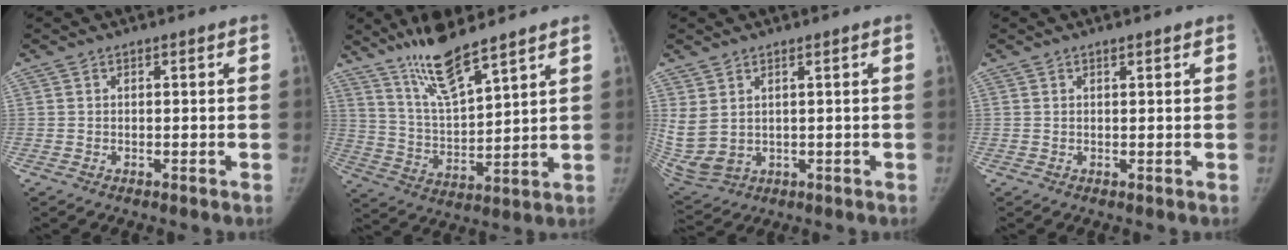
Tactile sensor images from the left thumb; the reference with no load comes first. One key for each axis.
{"total": 12.4, "fx": 9.4, "fy": 2.1, "fz": 7.8, "tx": -0.134, "ty": -0.057, "tz": 0.185}
{"total": 9.0, "fx": 1.9, "fy": 5.9, "fz": 6.5, "tx": -0.147, "ty": -0.011, "tz": 0.059}
{"total": 0.8, "fx": 0.6, "fy": 0.1, "fz": 0.5, "tx": -0.003, "ty": -0.001, "tz": 0.009}